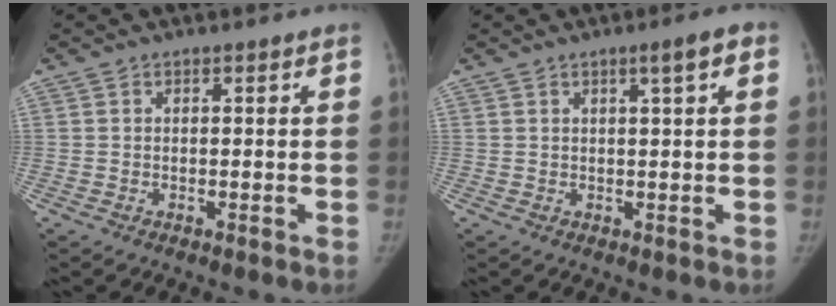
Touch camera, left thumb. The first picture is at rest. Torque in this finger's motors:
{"motor_torque": [-0.10, 0.07, 0.37, 0.08, 0.00]}